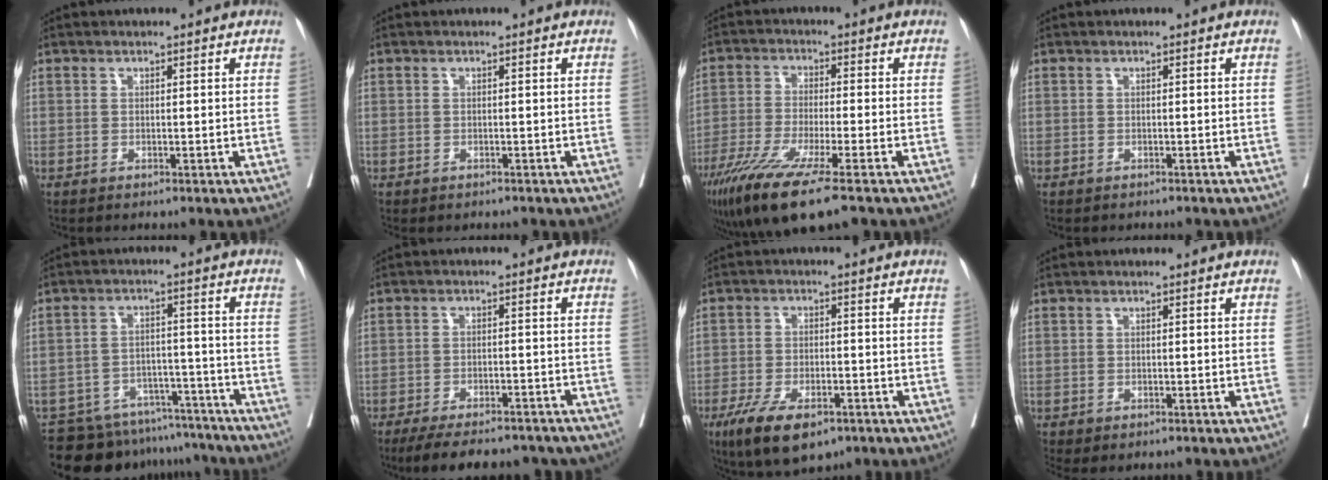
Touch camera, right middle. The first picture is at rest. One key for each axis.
{"total": 1.9, "fx": -1.6, "fy": 0.8, "fz": 0.7, "tx": -0.017, "ty": -0.005, "tz": -0.021}
{"total": 12.7, "fx": -8.3, "fy": 0.4, "fz": 9.5, "tx": -0.174, "ty": -0.039, "tz": -0.142}
{"total": 1.9, "fx": -1.7, "fy": 0.8, "fz": 0.5, "tx": -0.015, "ty": -0.004, "tz": -0.022}
{"total": 16.5, "fx": -15.1, "fy": 5.9, "fz": 3.3, "tx": -0.055, "ty": 0.020, "tz": -0.203}
{"total": 17.6, "fx": -15.6, "fy": 4.2, "fz": 7.2, "tx": -0.121, "ty": -0.011, "tz": -0.201}
{"total": 10.4, "fx": -6.6, "fy": 4.1, "fz": 6.9, "tx": -0.120, "ty": -0.013, "tz": -0.108}
{"total": 4.6, "fx": -3.5, "fy": 2.1, "fz": 2.3, "tx": -0.042, "ty": -0.004, "tz": -0.041}